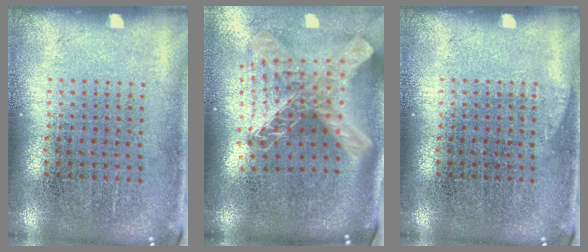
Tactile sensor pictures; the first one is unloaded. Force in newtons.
{"total": 3.0, "press": 2.1, "slide": 2.2}
{"total": 0.6, "press": 0.6, "slide": 0.2}